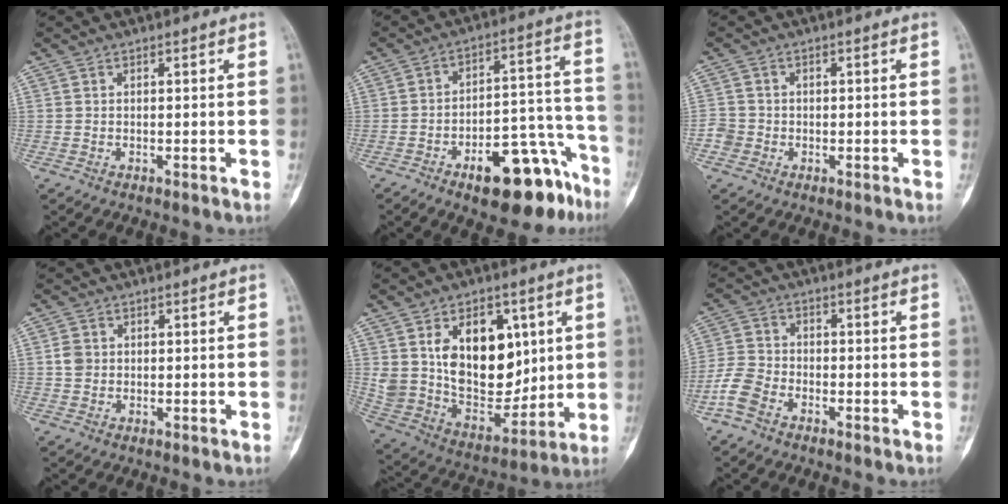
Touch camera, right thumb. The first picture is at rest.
{"total": 16.6, "force": [-10.1, 6.6, 11.3], "torque": [-0.108, 0.095, -0.143]}
{"total": 2.6, "force": [-0.8, 2.5, 0.2], "torque": [0.014, 0.011, -0.023]}
{"total": 2.4, "force": [0.2, 2.1, 1.1], "torque": [-0.015, 0.005, 0.003]}
{"total": 21.2, "force": [5.5, 13.8, 15.2], "torque": [-0.219, -0.024, 0.117]}
{"total": 5.9, "force": [-3.5, 3.7, 3.0], "torque": [-0.063, 0.017, -0.078]}